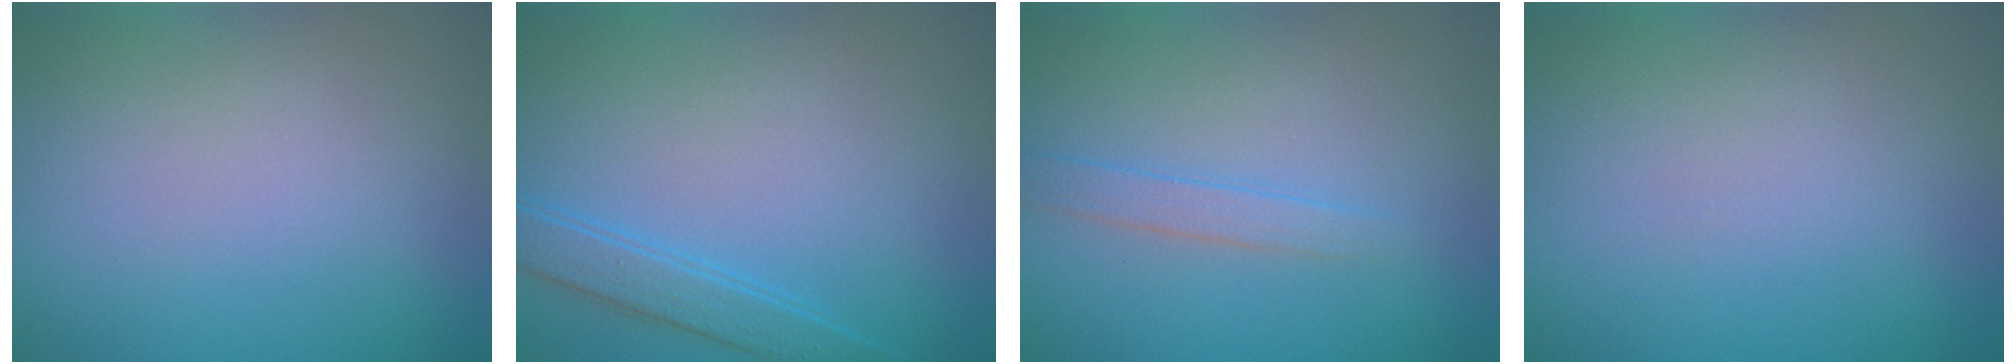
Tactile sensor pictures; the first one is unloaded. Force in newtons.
{"total": 2.2, "press": 2.2, "slide": 0.2}
{"total": 1.5, "press": 1.5, "slide": 0.1}
{"total": 0.0}